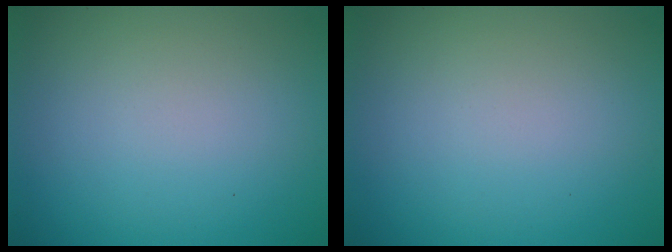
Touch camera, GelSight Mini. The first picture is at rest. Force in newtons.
{"total": 0.0}